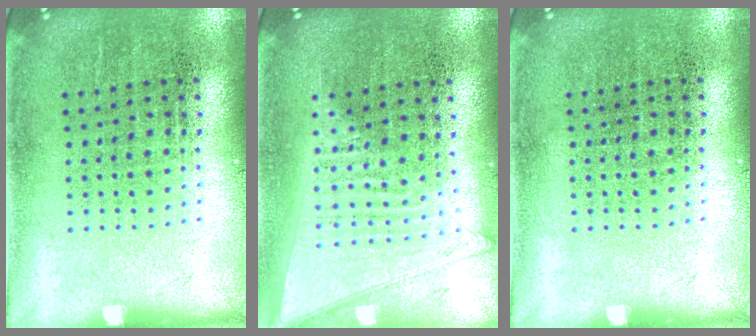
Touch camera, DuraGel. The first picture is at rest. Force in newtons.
{"total": 1.4, "press": 1.3, "slide": 0.5}
{"total": 0.0}